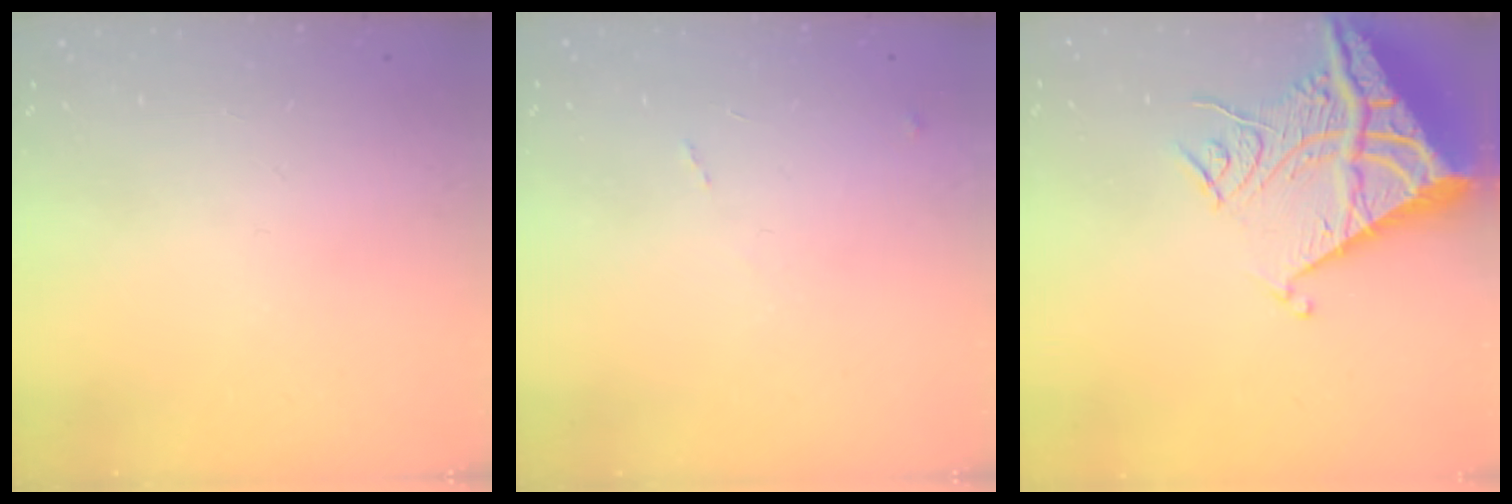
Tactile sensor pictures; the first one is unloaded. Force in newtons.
{"total": 6.8, "press": 6.8, "slide": 0.6}
{"total": 16.7, "press": 16.6, "slide": 1.8}